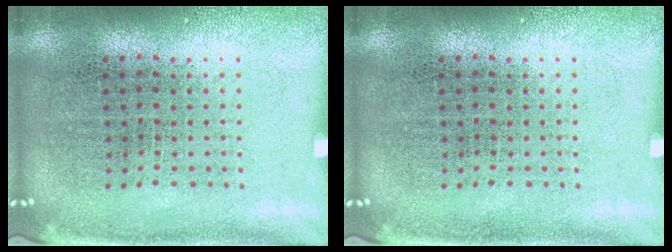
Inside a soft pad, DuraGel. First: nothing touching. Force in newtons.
{"total": 0.0}